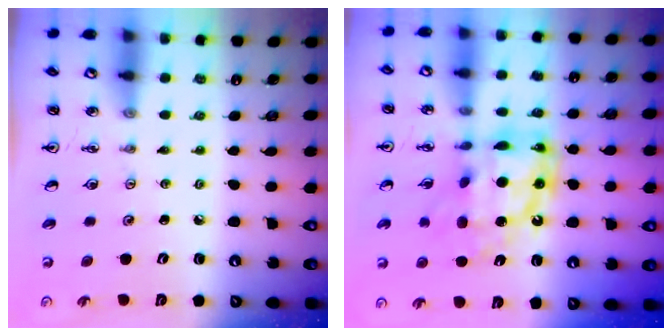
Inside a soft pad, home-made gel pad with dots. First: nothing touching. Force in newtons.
{"total": 16.0, "press": 16.0, "slide": 1.4}